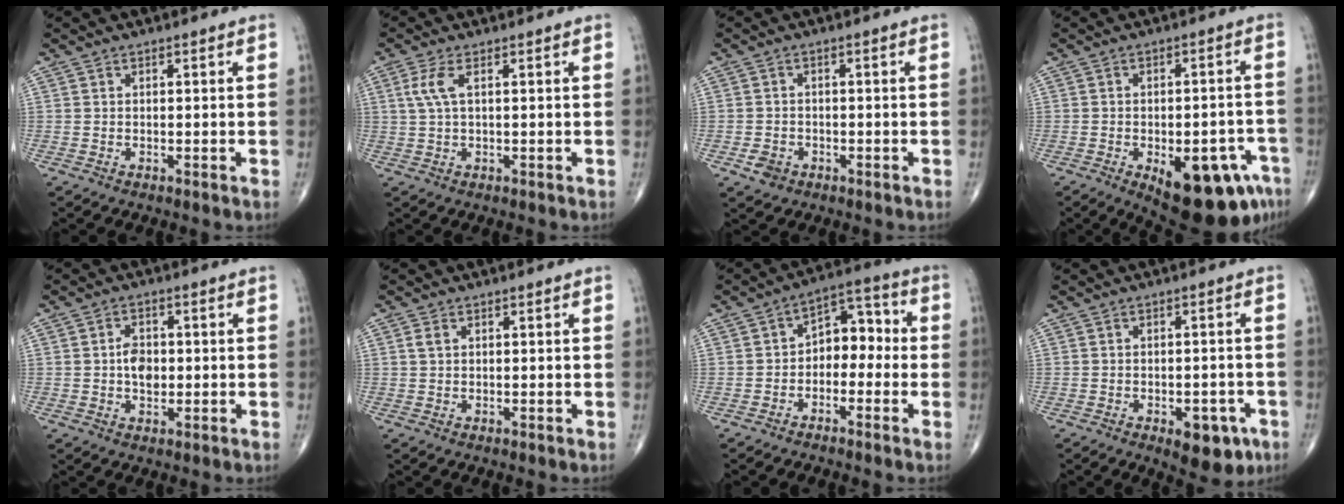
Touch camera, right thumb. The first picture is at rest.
{"total": 3.6, "force": [1.0, 1.1, 3.3], "torque": [-0.092, 0.010, 0.024]}
{"total": 2.8, "force": [-1.3, 2.2, 1.1], "torque": [-0.013, 0.007, -0.018]}
{"total": 17.3, "force": [-8.1, 7.3, 13.4], "torque": [-0.119, 0.027, -0.090]}
{"total": 4.6, "force": [-0.1, 3.1, 3.4], "torque": [-0.046, 0.004, -0.003]}
{"total": 1.4, "force": [0.5, 0.9, 0.9], "torque": [-0.021, 0.005, 0.011]}
{"total": 8.2, "force": [-1.3, 5.5, 5.8], "torque": [-0.053, 0.045, -0.037]}
{"total": 7.8, "force": [-3.8, 4.0, 5.6], "torque": [-0.046, 0.017, -0.040]}